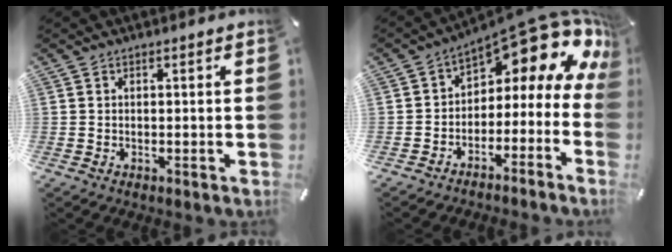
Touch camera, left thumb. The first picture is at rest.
{"total": 12.7, "force": [8.1, 5.5, 8.1], "torque": [-0.108, -0.076, 0.127]}